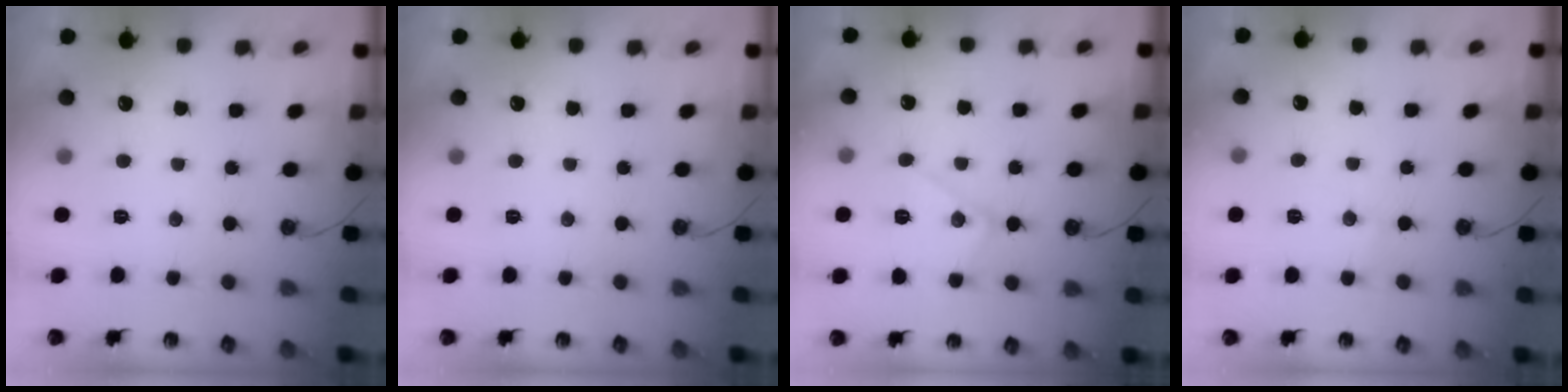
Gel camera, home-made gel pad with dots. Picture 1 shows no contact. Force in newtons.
{"total": 0.0}
{"total": 11.6, "press": 11.6, "slide": 0.7}
{"total": 4.0, "press": 3.9, "slide": 0.6}